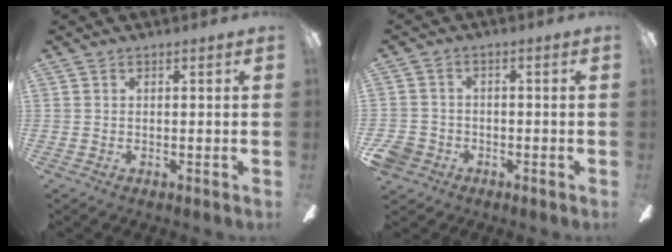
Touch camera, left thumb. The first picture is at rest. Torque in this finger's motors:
{"motor_torque": [-0.57, 0.61, -0.26, 0.26, 0.01]}